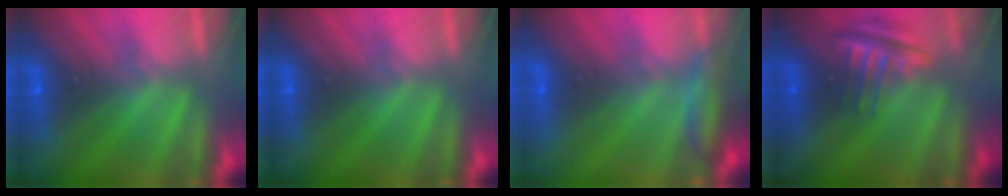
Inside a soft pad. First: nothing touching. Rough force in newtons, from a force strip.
{"total": 0.0}
{"total": 2.5}
{"total": 4.1}